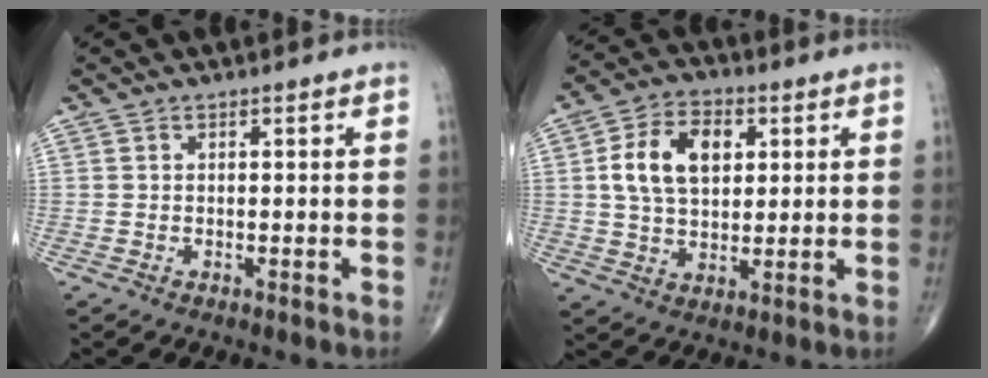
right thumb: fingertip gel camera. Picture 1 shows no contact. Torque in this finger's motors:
{"motor_torque": [-0.17, 0.40, 0.07, 0.00, 0.15]}